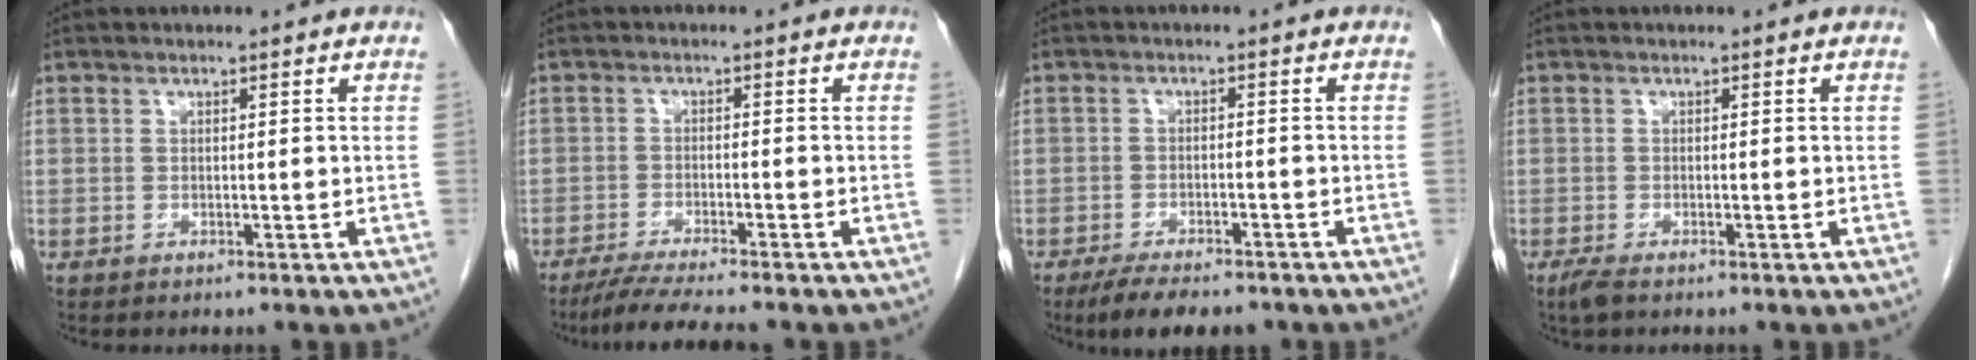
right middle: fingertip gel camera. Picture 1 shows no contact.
{"total": 7.1, "force": [-6.1, -0.4, 3.7], "torque": [-0.056, -0.021, -0.101]}
{"total": 7.7, "force": [-6.1, 2.5, 3.9], "torque": [-0.057, -0.007, -0.093]}
{"total": 1.8, "force": [-1.3, 0.4, 1.2], "torque": [-0.031, -0.007, -0.025]}